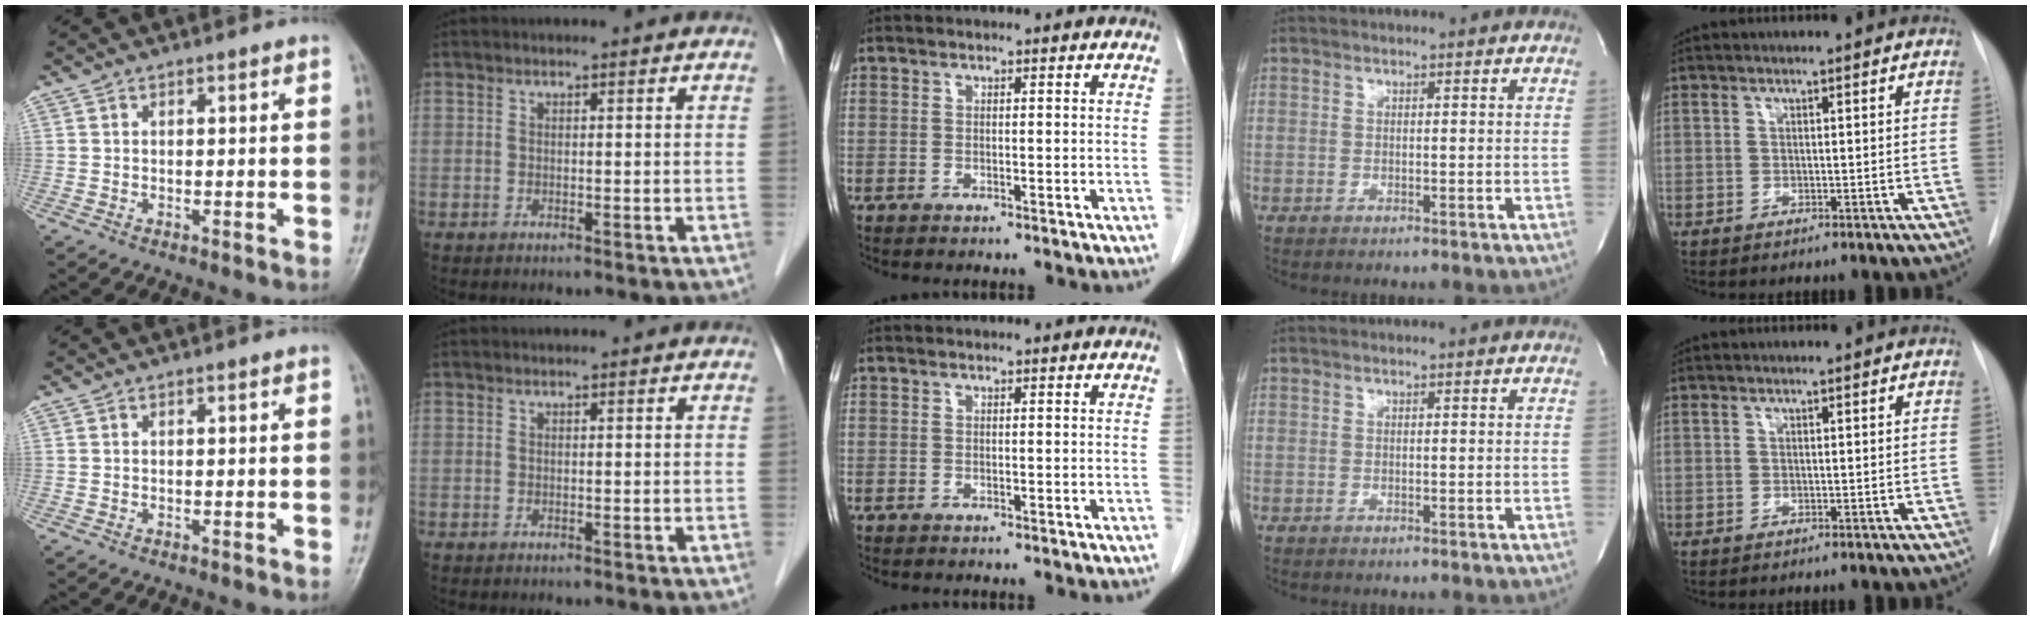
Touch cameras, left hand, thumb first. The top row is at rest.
{}